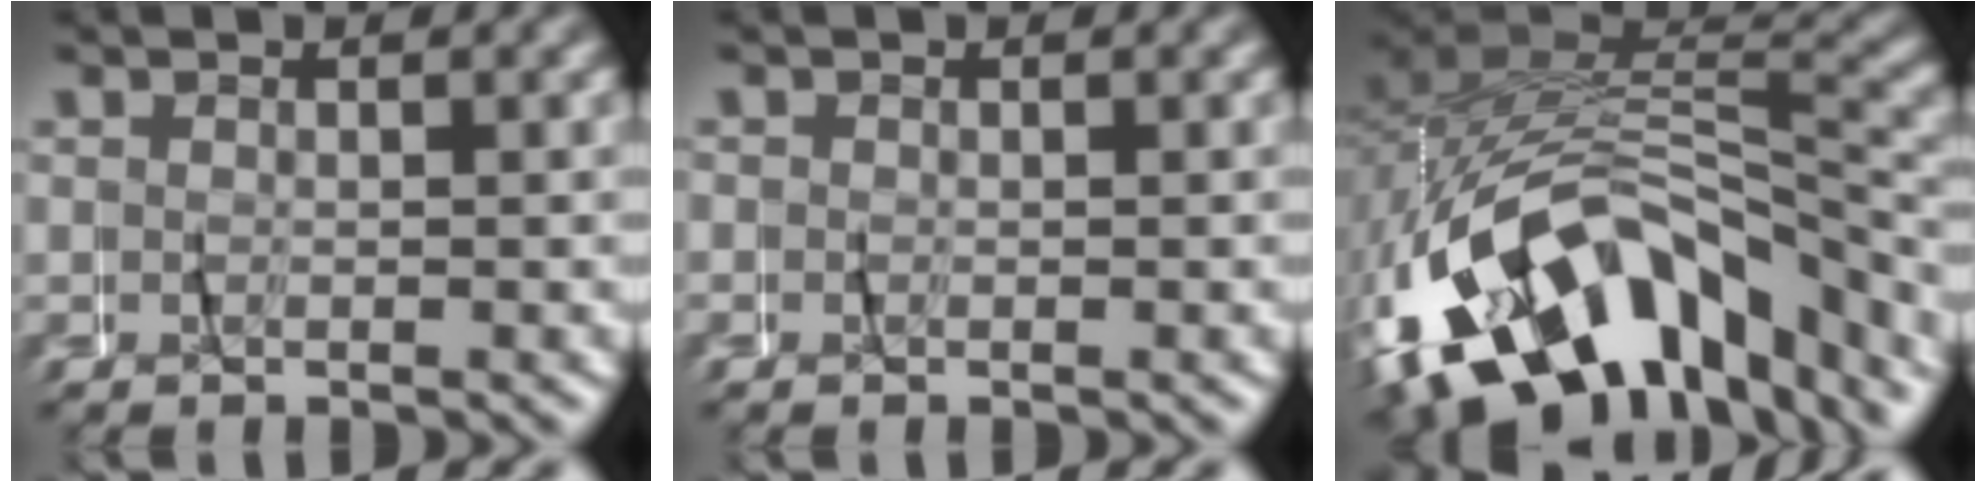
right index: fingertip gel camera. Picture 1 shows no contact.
{"total": 0.5, "force": [0.0, 0.5, 0.2], "torque": [-0.008, -0.004, 0.002]}
{"total": 15.7, "force": [-6.9, 9.6, 10.3], "torque": [-0.221, -0.025, -0.101]}